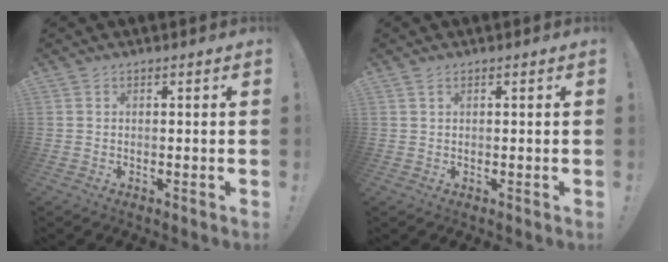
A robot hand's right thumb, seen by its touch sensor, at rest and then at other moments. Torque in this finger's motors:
{"motor_torque": [0.03, -0.02, -0.08, -0.07, 0.00]}